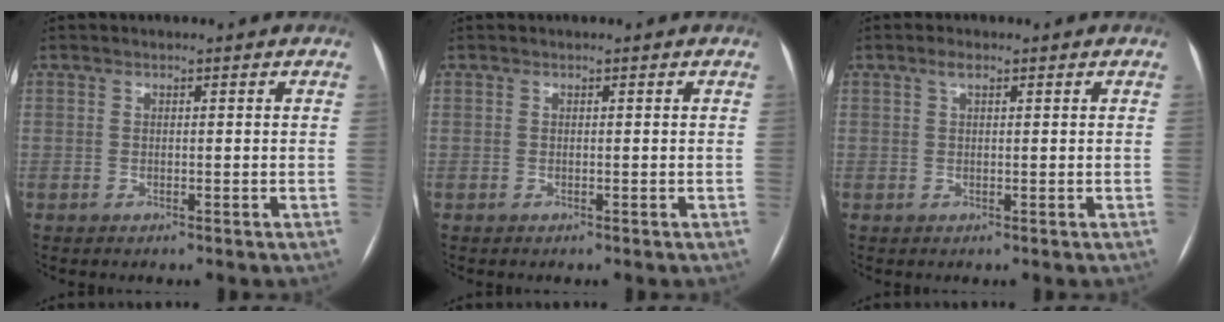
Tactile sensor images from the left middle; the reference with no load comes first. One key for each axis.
{"total": 0.0}
{"total": 1.4, "fx": 0.8, "fy": 0.5, "fz": 1.1, "tx": -0.023, "ty": 0.008, "tz": 0.015}